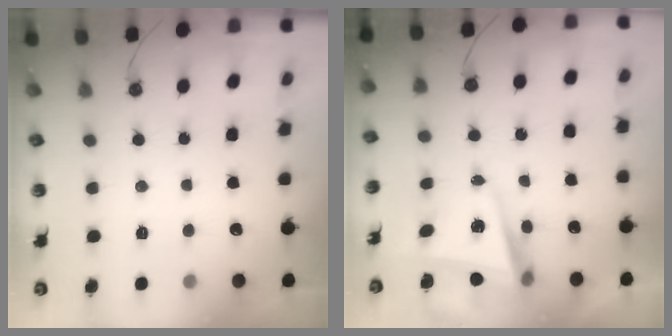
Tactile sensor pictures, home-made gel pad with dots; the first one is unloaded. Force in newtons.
{"total": 5.0, "press": 4.9, "slide": 1.2}